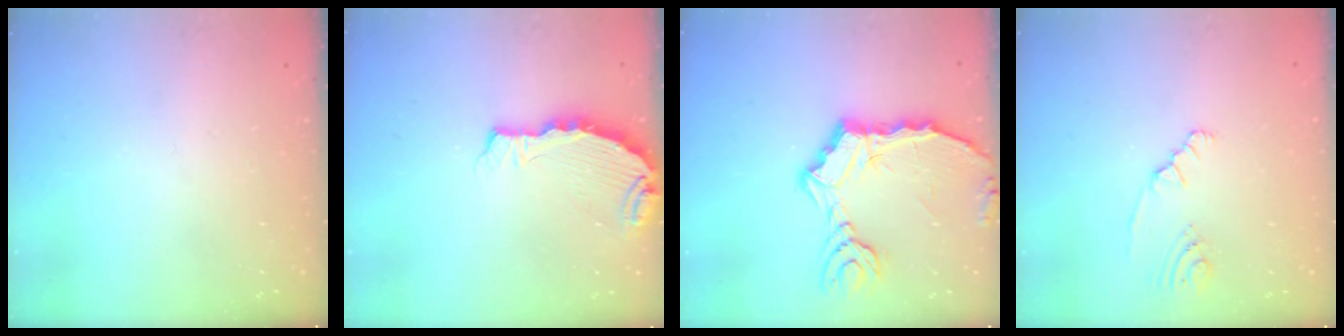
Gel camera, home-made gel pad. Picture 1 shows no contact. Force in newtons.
{"total": 5.3, "press": 5.3, "slide": 0.1}
{"total": 12.7, "press": 12.6, "slide": 1.8}
{"total": 2.5, "press": 2.3, "slide": 1.1}